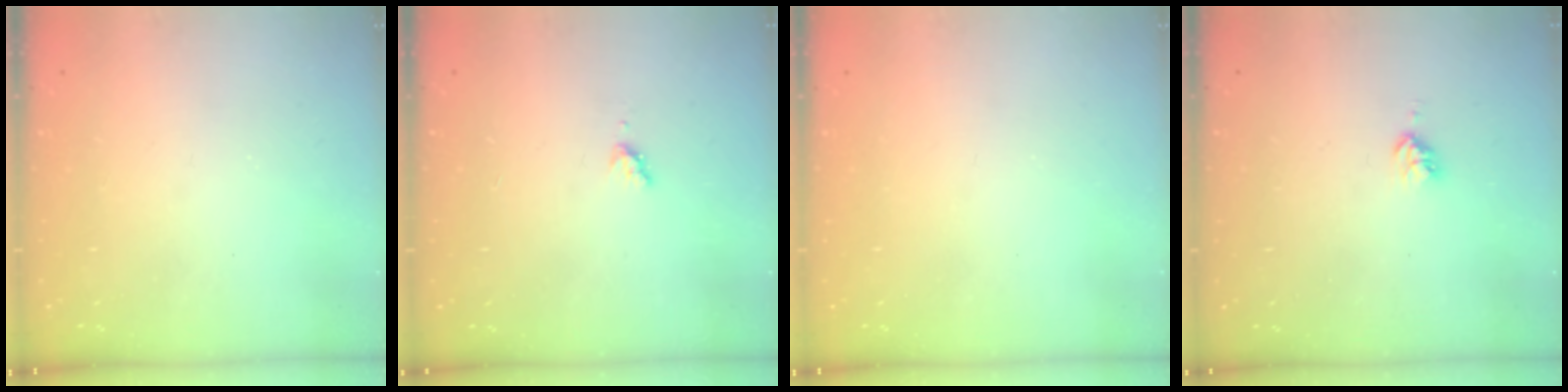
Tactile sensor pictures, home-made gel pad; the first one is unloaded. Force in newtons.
{"total": 4.4, "press": 4.4, "slide": 0.3}
{"total": 0.0}
{"total": 3.7, "press": 3.7, "slide": 0.5}